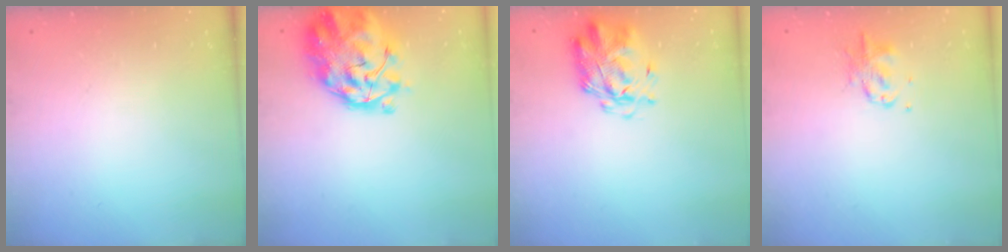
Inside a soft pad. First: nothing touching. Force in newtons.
{"total": 4.4, "press": 4.0, "slide": 1.9}
{"total": 2.9, "press": 2.8, "slide": 0.7}
{"total": 2.9, "press": 2.8, "slide": 0.4}